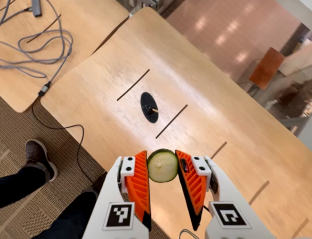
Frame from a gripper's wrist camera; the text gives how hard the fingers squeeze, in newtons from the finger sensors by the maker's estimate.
{"total": 8.7, "left": 8.6, "right": 8.7}